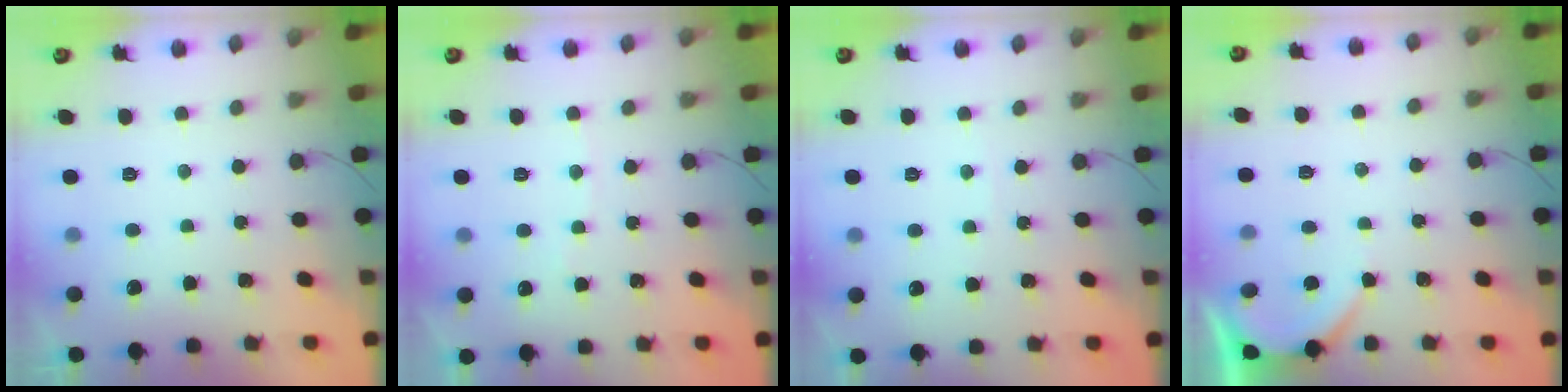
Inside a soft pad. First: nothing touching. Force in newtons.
{"total": 2.0, "press": 2.0, "slide": 0.3}
{"total": 1.7, "press": 1.7, "slide": 0.2}
{"total": 3.5, "press": 3.4, "slide": 0.5}